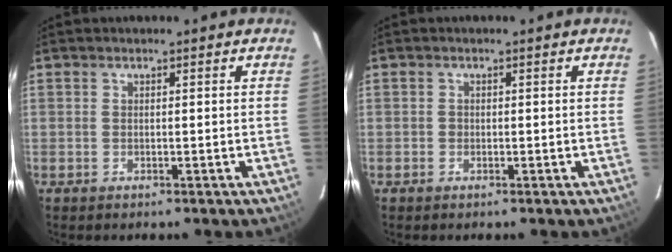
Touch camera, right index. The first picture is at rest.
{"total": 0.5, "force": [-0.3, 0.5, 0.0], "torque": [0.003, 0.000, -0.004]}